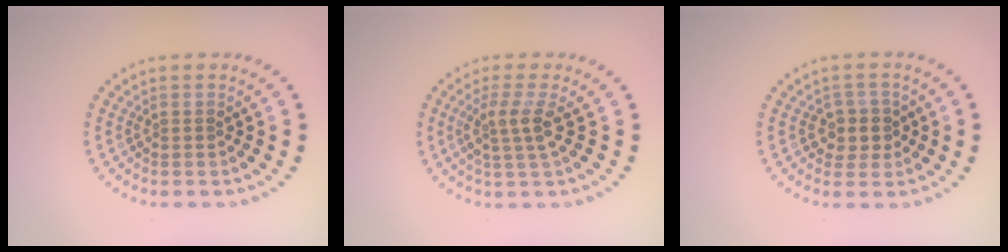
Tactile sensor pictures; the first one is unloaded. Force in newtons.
{"total": 2.7, "press": 2.1, "slide": 1.8}
{"total": 2.3, "press": 2.0, "slide": 1.0}